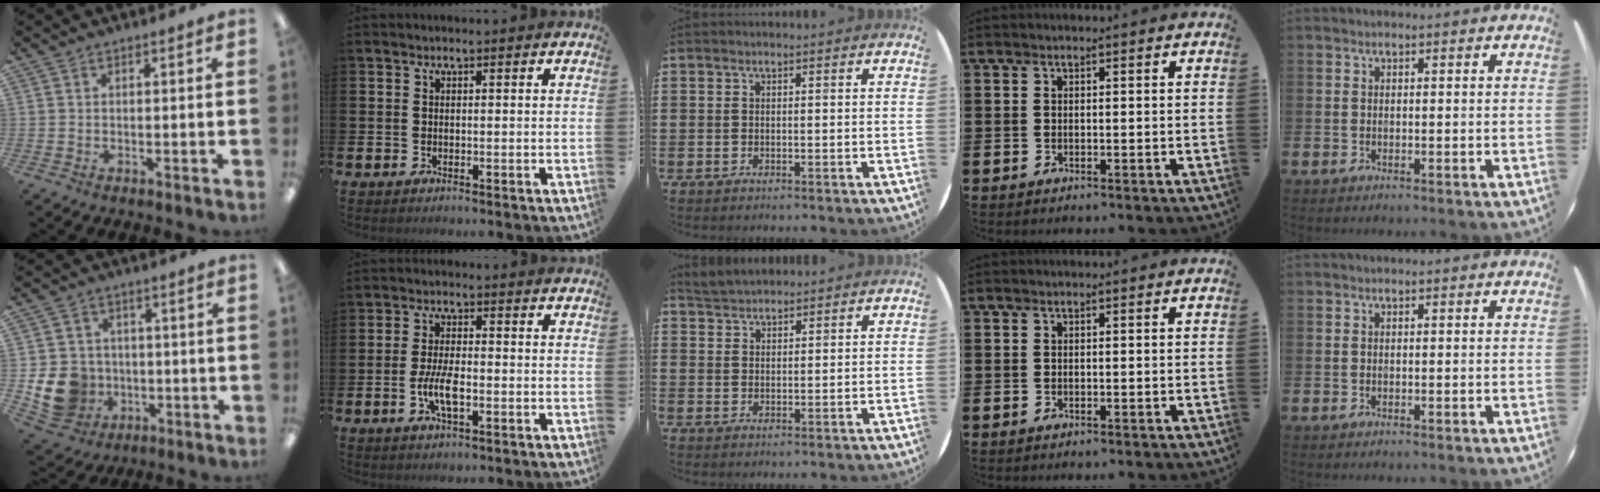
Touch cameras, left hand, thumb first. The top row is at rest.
{"thumb": {"total": 10.9, "force": [-2.2, 9.9, 4.0], "torque": [-0.109, 0.014, -0.031]}, "index": {"total": 4.7, "force": [-1.2, 1.6, 4.2], "torque": [-0.084, -0.001, -0.026]}, "middle": {"total": 3.1, "force": [3.1, 0.5, 0.1], "torque": [-0.008, -0.002, 0.059]}}